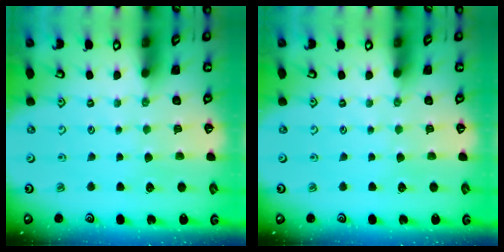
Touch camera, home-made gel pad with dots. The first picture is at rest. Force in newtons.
{"total": 0.0}